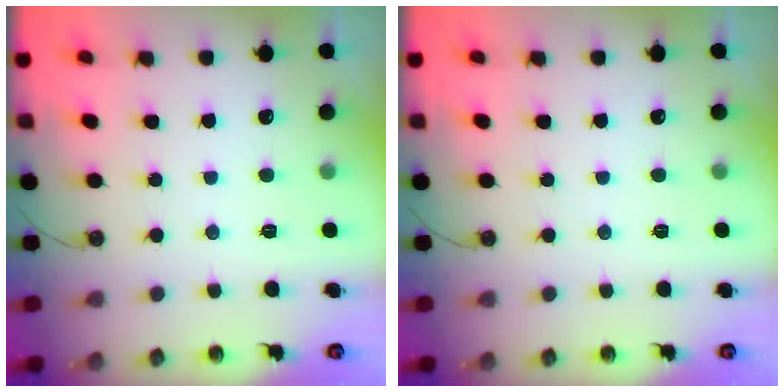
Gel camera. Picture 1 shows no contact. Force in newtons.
{"total": 0.0}